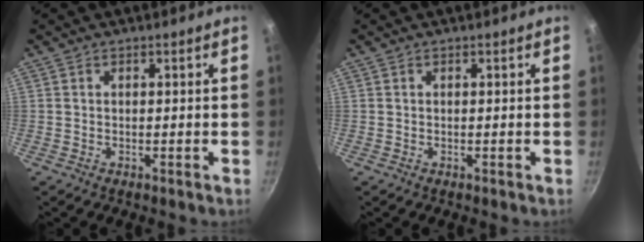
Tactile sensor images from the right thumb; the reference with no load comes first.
{"total": 0.0}